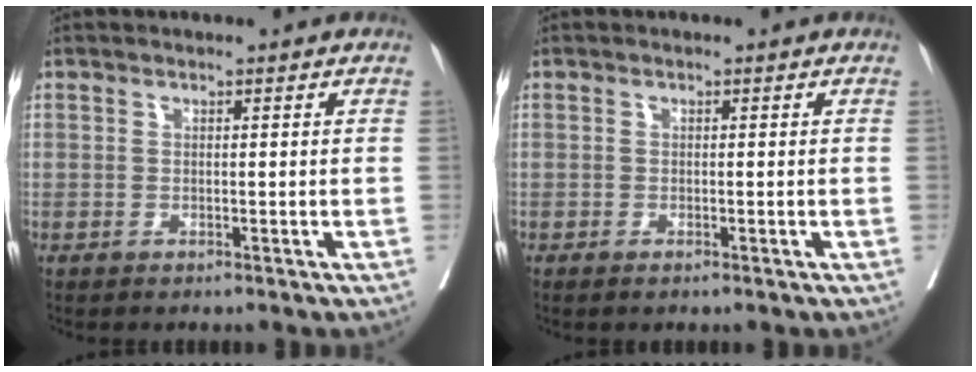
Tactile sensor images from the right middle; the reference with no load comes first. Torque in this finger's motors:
{"motor_torque": [-0.24, 0.06, 0.02, 0.00]}